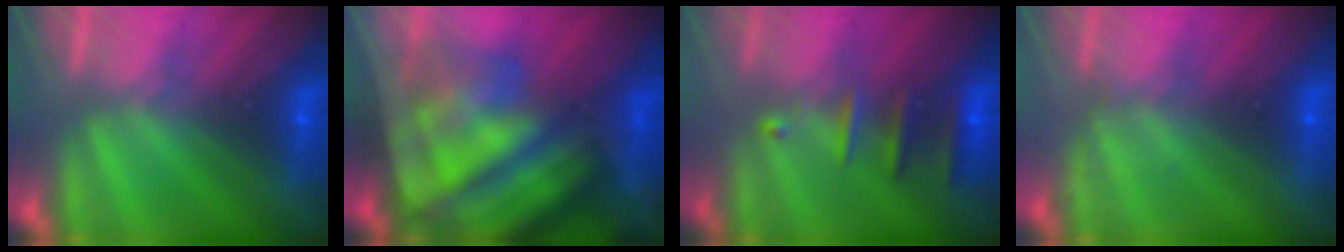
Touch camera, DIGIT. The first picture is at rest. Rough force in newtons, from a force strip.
{"total": 11.0}
{"total": 2.5}
{"total": 2.1}